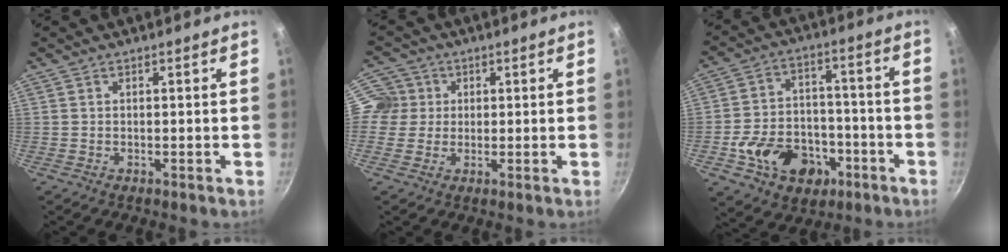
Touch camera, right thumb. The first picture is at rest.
{"total": 5.7, "force": [1.2, 5.5, 0.9], "torque": [0.025, 0.004, 0.006]}
{"total": 15.4, "force": [-6.2, 11.3, 8.4], "torque": [-0.112, 0.054, -0.088]}